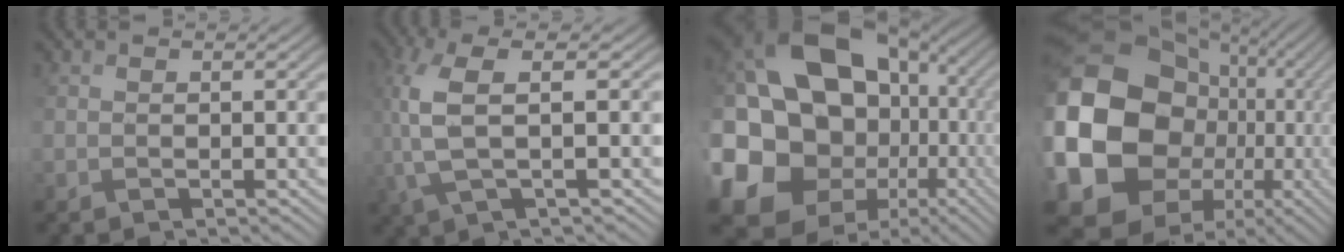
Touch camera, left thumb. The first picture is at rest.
{"total": 6.7, "force": [1.2, 1.0, 6.6], "torque": [-0.144, 0.022, 0.022]}
{"total": 21.8, "force": [0.1, 17.9, 12.5], "torque": [-0.314, -0.007, 0.007]}
{"total": 21.4, "force": [-1.4, 18.0, 11.5], "torque": [-0.301, -0.055, -0.002]}